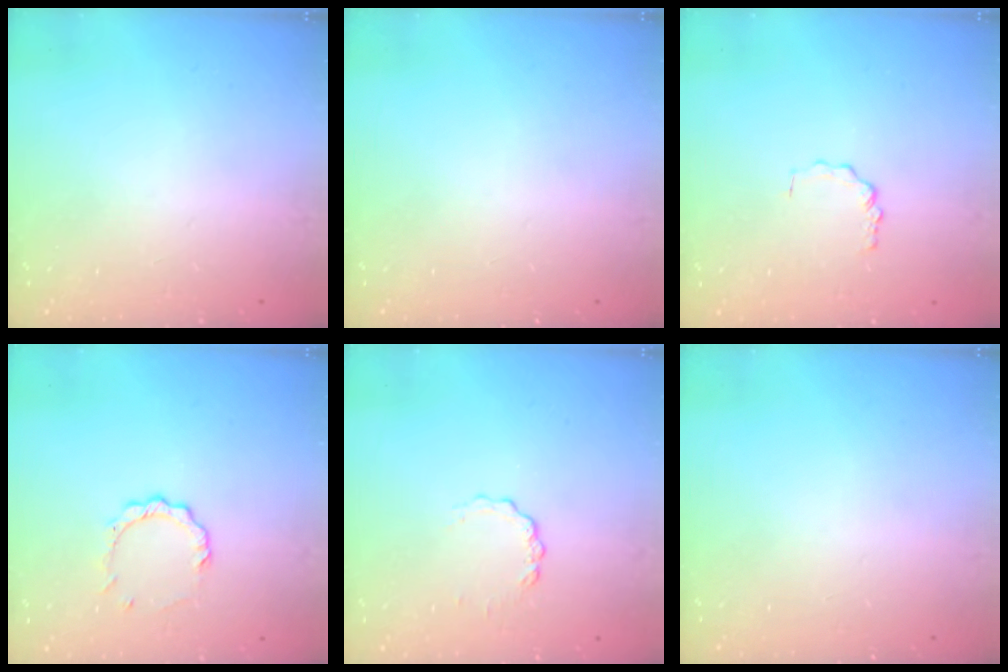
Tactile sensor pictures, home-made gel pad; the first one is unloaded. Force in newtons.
{"total": 0.0}
{"total": 1.8, "press": 1.8, "slide": 0.3}
{"total": 5.5, "press": 5.5, "slide": 0.5}
{"total": 2.8, "press": 2.8, "slide": 0.3}
{"total": 0.0}